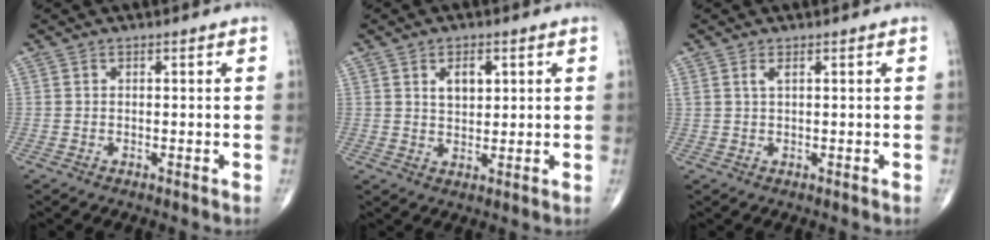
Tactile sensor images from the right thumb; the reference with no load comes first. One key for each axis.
{"total": 4.4, "fx": 1.7, "fy": 2.5, "fz": 3.2, "tx": -0.040, "ty": -0.011, "tz": 0.029}
{"total": 1.2, "fx": 0.6, "fy": 0.3, "fz": 1.0, "tx": -0.025, "ty": 0.004, "tz": 0.015}